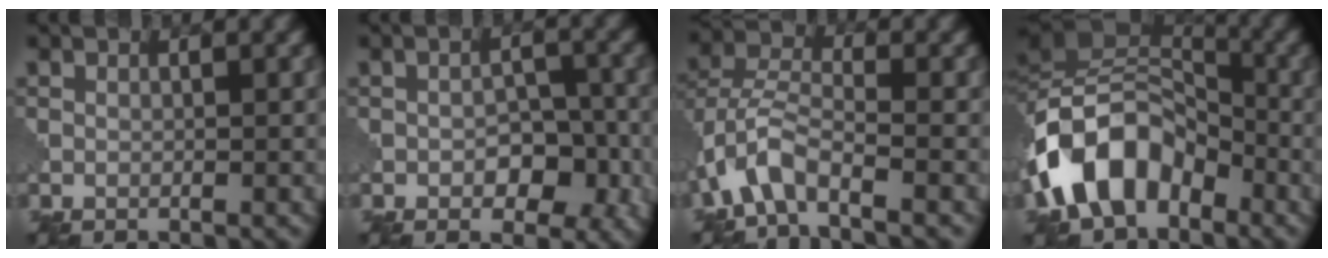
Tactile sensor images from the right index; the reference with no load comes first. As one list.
[{"total": 4.9, "force": [-1.6, 3.0, 3.6], "torque": [-0.040, 0.000, -0.024]}, {"total": 4.9, "force": [-2.9, 1.9, 3.4], "torque": [-0.073, 0.007, -0.067]}, {"total": 11.2, "force": [-4.5, 7.2, 7.3], "torque": [-0.134, 0.012, -0.098]}]